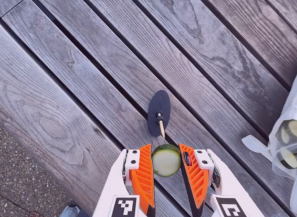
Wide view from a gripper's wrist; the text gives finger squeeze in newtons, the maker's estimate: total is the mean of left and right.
{"total": 9.0, "left": 10.1, "right": 8.0}